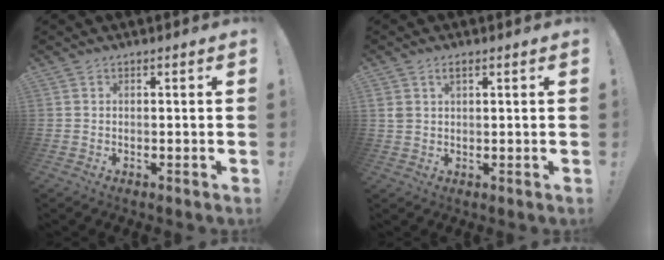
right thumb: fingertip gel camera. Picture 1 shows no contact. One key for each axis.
{"total": 2.4, "fx": 1.1, "fy": 1.2, "fz": 1.7, "tx": -0.027, "ty": 0.000, "tz": 0.020}